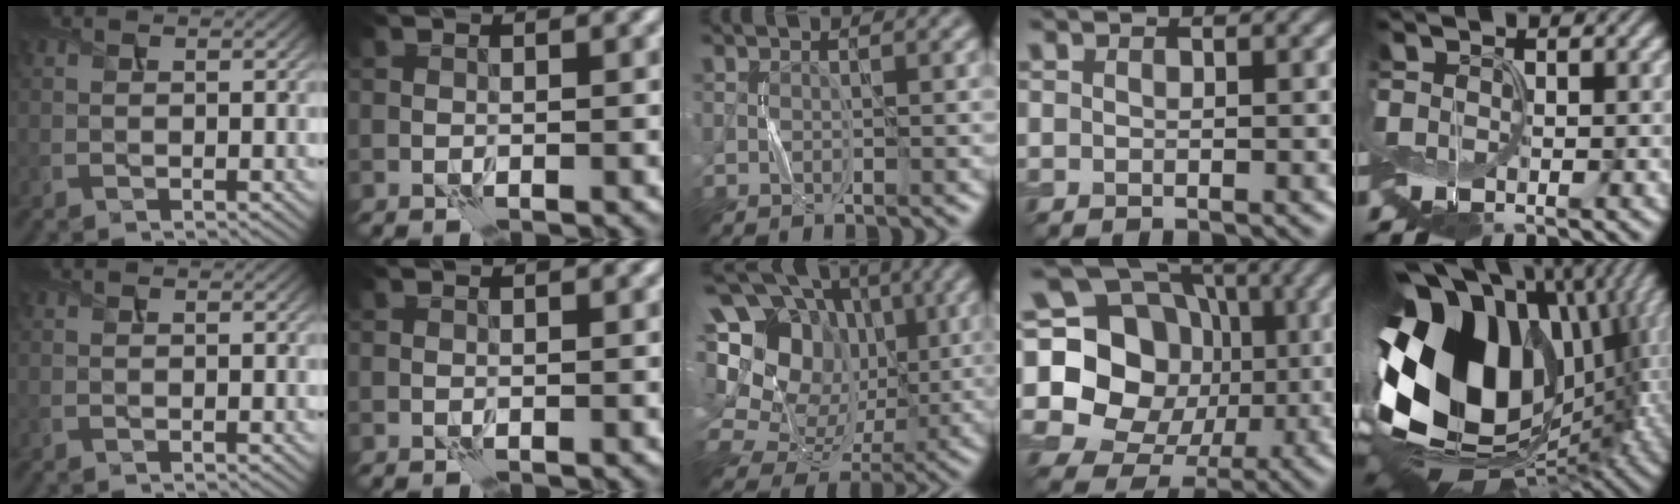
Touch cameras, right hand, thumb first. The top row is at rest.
{"middle": {"total": 19.2, "force": [4.3, 15.5, 10.5], "torque": [-0.229, 0.054, 0.067]}, "ring": {"total": 20.0, "force": [0.7, 17.7, 9.3], "torque": [-0.191, 0.056, -0.034]}, "little": {"total": 19.1, "force": [0.0, 13.7, 13.3], "torque": [-0.260, -0.022, 0.010]}}